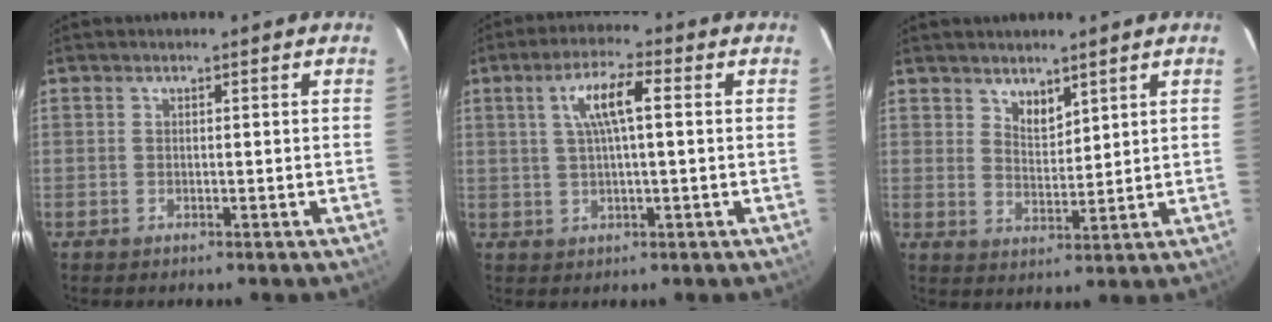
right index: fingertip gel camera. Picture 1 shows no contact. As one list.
[{"total": 6.9, "force": [1.5, 1.2, 6.6], "torque": [-0.125, 0.010, 0.030]}, {"total": 4.1, "force": [3.3, 1.9, 1.7], "torque": [-0.021, 0.001, 0.059]}]